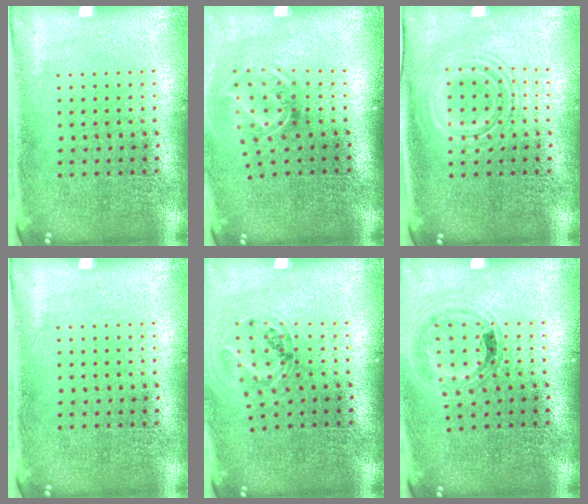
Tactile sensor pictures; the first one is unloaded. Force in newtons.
{"total": 1.9, "press": 1.3, "slide": 1.4}
{"total": 1.9, "press": 1.9, "slide": 0.3}
{"total": 0.0}
{"total": 1.1, "press": 1.1, "slide": 0.2}
{"total": 0.9, "press": 0.9, "slide": 0.1}